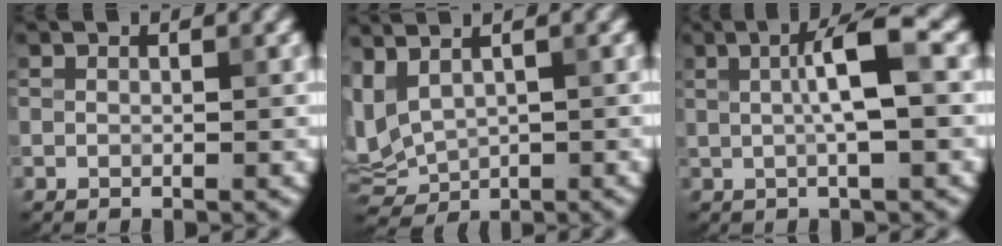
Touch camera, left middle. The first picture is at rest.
{"total": 5.4, "force": [1.9, 3.2, 3.9], "torque": [-0.091, 0.009, 0.050]}
{"total": 4.7, "force": [0.6, 0.8, 4.6], "torque": [-0.075, 0.009, 0.007]}